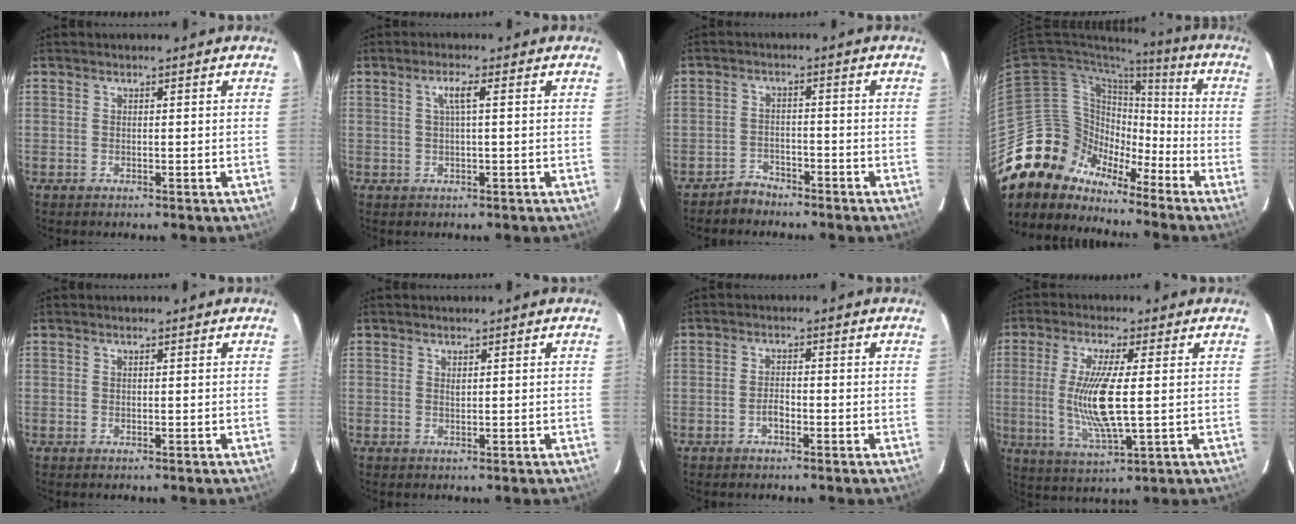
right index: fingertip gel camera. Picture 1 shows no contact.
{"total": 2.6, "force": [0.5, -0.1, 2.5], "torque": [-0.047, 0.003, 0.007]}
{"total": 3.5, "force": [-3.0, 1.7, -0.1], "torque": [-0.005, 0.011, -0.054]}
{"total": 13.8, "force": [-10.4, 9.0, 1.5], "torque": [-0.043, 0.044, -0.187]}
{"total": 0.0}
{"total": 0.5, "force": [0.4, 0.2, 0.3], "torque": [-0.004, 0.001, 0.007]}
{"total": 1.9, "force": [-1.1, 1.0, 1.2], "torque": [-0.026, 0.005, -0.022]}
{"total": 11.3, "force": [0.1, 1.8, 11.1], "torque": [-0.220, -0.013, 0.006]}